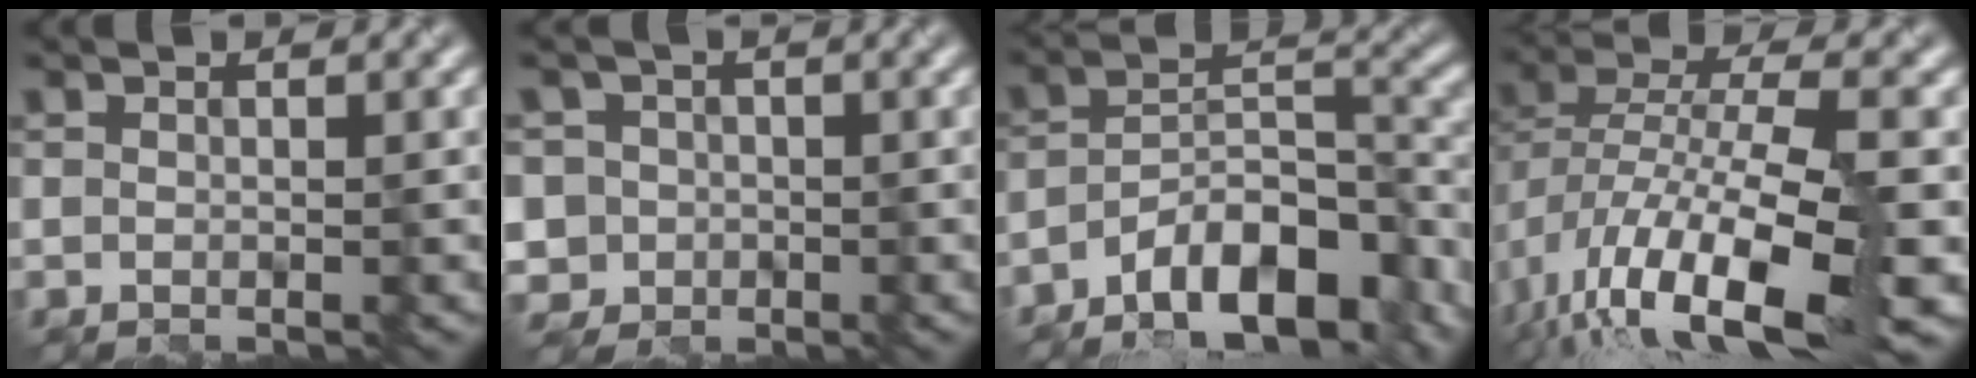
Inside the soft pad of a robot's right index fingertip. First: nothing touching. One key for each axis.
{"total": 6.2, "fx": -0.5, "fy": 6.0, "fz": 1.5, "tx": -0.034, "ty": 0.023, "tz": -0.045}
{"total": 12.9, "fx": -8.9, "fy": 5.1, "fz": 7.8, "tx": -0.138, "ty": 0.006, "tz": -0.141}
{"total": 13.0, "fx": -5.6, "fy": 5.0, "fz": 10.6, "tx": -0.197, "ty": 0.000, "tz": -0.107}